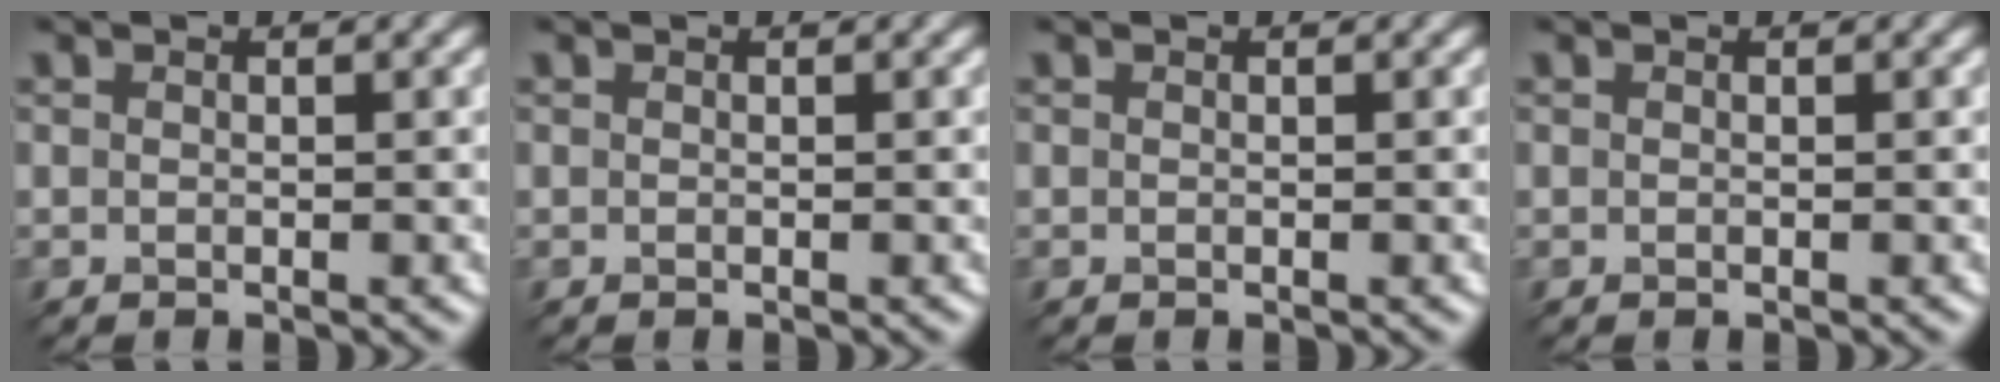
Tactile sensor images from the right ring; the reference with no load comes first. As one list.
[{"total": 0.0}, {"total": 0.0}, {"total": 0.0}]